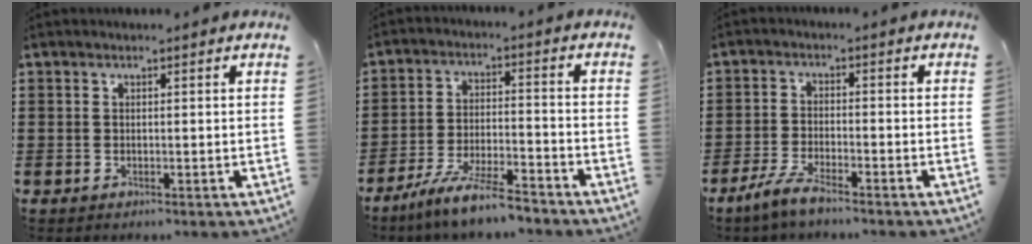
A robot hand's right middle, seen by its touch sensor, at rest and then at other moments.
{"total": 7.9, "force": [-7.0, 0.4, 3.6], "torque": [-0.078, 0.000, -0.135]}
{"total": 4.4, "force": [-3.6, 0.6, 2.4], "torque": [-0.061, -0.004, -0.073]}